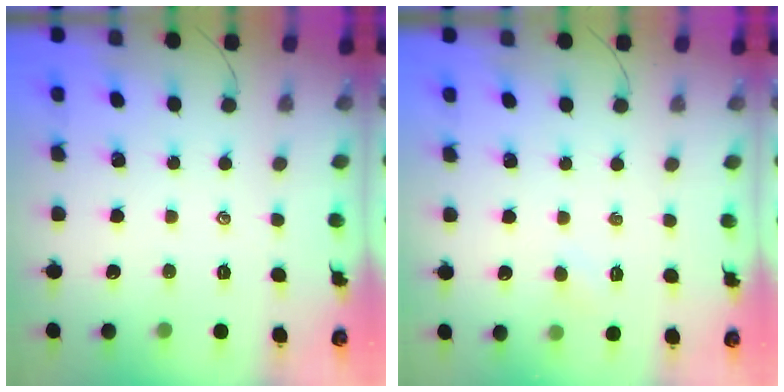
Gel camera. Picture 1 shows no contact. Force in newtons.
{"total": 3.0, "press": 2.9, "slide": 0.8}